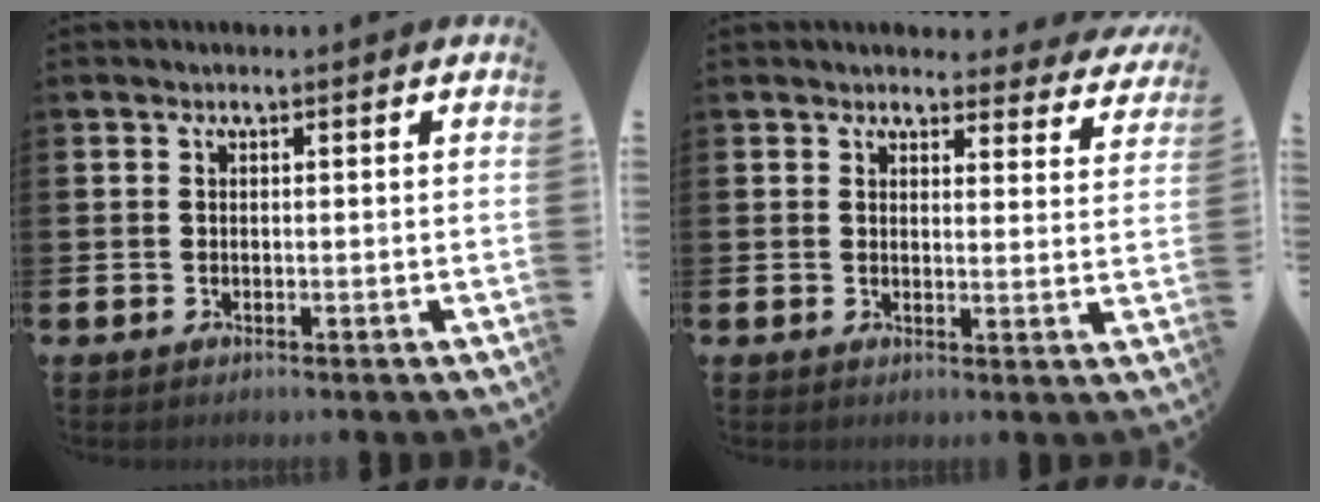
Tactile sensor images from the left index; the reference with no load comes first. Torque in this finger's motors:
{"motor_torque": [0.61, -1.53, 0.17, 0.00]}